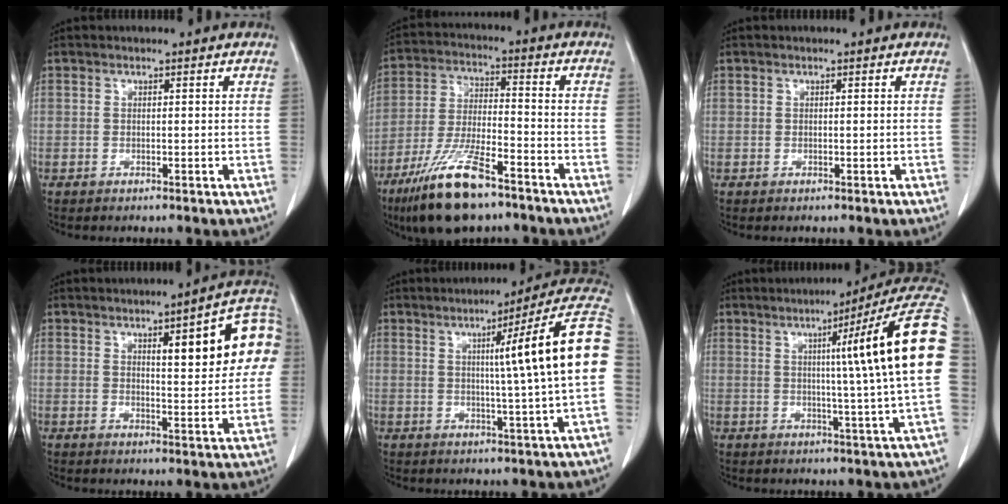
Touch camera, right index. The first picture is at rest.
{"total": 13.9, "force": [-9.4, 2.9, 9.9], "torque": [-0.201, -0.027, -0.169]}
{"total": 0.0}
{"total": 12.7, "force": [3.5, 2.7, 11.9], "torque": [-0.147, 0.024, 0.040]}
{"total": 15.7, "force": [2.1, -1.8, 15.5], "torque": [-0.198, 0.020, 0.017]}
{"total": 17.1, "force": [3.0, -2.1, 16.7], "torque": [-0.207, 0.016, 0.026]}